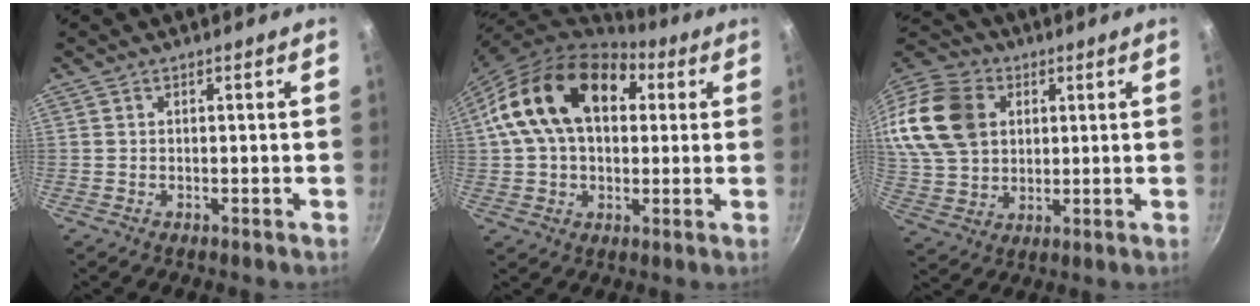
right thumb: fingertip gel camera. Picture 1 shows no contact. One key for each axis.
{"total": 20.1, "fx": 5.0, "fy": 13.4, "fz": 14.1, "tx": -0.220, "ty": 0.026, "tz": 0.071}
{"total": 22.9, "fx": 6.6, "fy": 17.5, "fz": 13.3, "tx": -0.282, "ty": 0.022, "tz": 0.126}